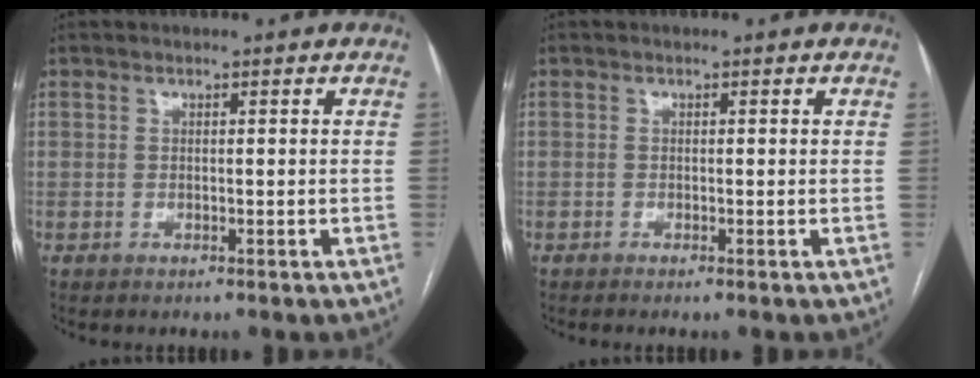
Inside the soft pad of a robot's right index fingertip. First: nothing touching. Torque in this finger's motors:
{"motor_torque": [-0.09, -0.02, -0.02, 0.01]}